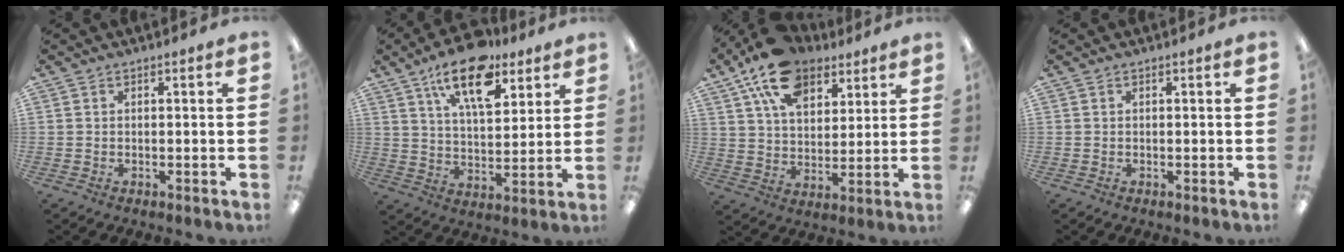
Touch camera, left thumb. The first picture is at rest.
{"total": 16.2, "force": [10.2, 7.5, 10.2], "torque": [-0.153, -0.044, 0.171]}
{"total": 16.3, "force": [10.5, 9.3, 8.4], "torque": [-0.152, -0.038, 0.193]}
{"total": 0.0}